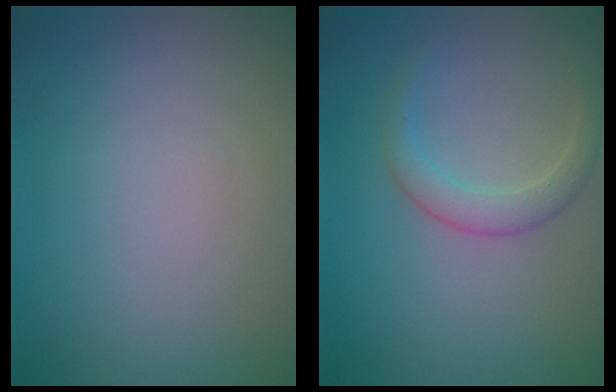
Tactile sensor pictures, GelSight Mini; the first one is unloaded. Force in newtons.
{"total": 2.3, "press": 2.3, "slide": 0.1}